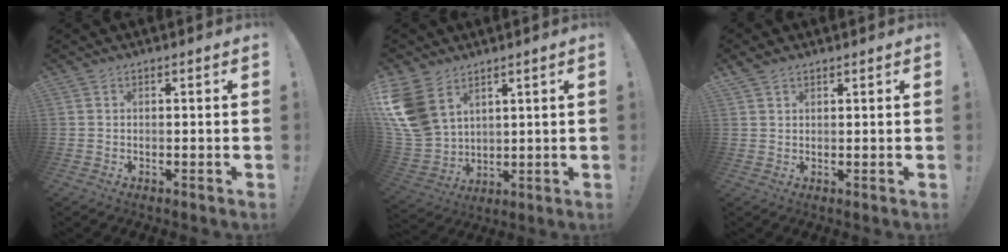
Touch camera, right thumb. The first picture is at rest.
{"total": 14.7, "force": [7.1, 9.6, 8.5], "torque": [-0.180, -0.037, 0.143]}
{"total": 2.3, "force": [1.8, 1.1, 0.9], "torque": [-0.018, -0.007, 0.036]}